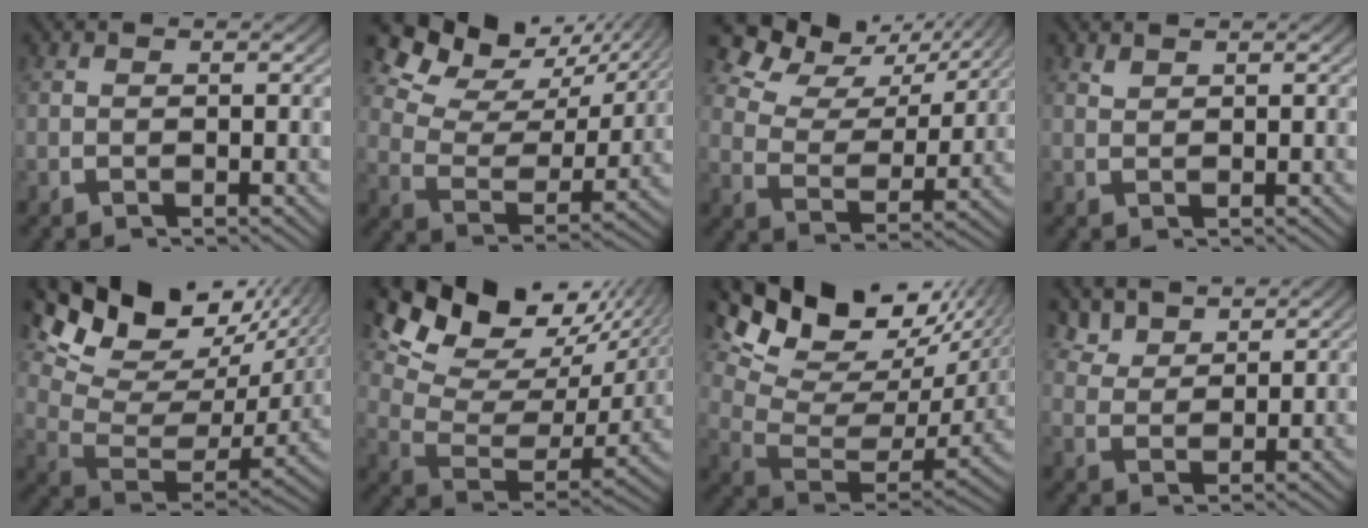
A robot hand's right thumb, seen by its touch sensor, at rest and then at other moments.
{"total": 8.3, "force": [4.7, 4.5, 5.2], "torque": [-0.082, 0.009, 0.074]}
{"total": 7.2, "force": [5.0, 3.6, 3.8], "torque": [-0.060, 0.009, 0.080]}
{"total": 0.9, "force": [0.9, 0.0, 0.0], "torque": [0.002, 0.000, 0.022]}
{"total": 11.5, "force": [4.5, 6.6, 8.2], "torque": [-0.144, -0.001, 0.071]}
{"total": 11.1, "force": [4.3, 6.5, 8.0], "torque": [-0.141, -0.004, 0.069]}
{"total": 13.0, "force": [4.7, 7.6, 9.4], "torque": [-0.159, -0.004, 0.072]}
{"total": 3.5, "force": [3.1, 1.2, 1.1], "torque": [-0.021, 0.001, 0.062]}